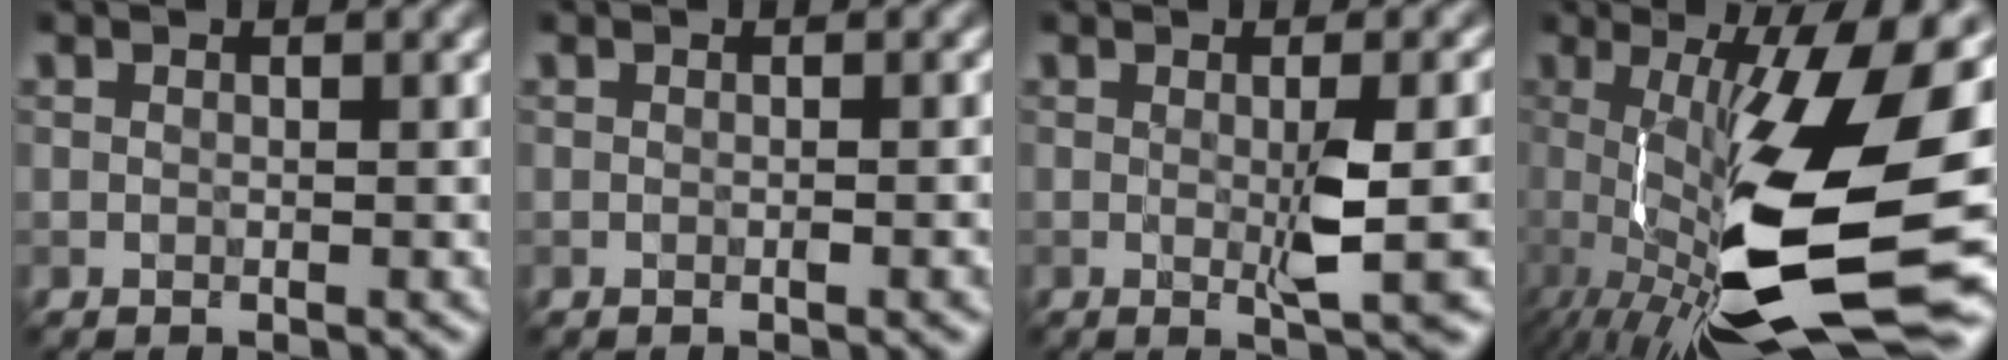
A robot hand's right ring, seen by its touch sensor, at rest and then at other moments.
{"total": 1.3, "force": [-0.5, 0.4, 1.2], "torque": [-0.007, -0.001, -0.006]}
{"total": 4.0, "force": [-0.5, 0.5, 3.9], "torque": [-0.059, -0.003, -0.003]}
{"total": 15.3, "force": [-1.9, 4.5, 14.5], "torque": [-0.251, -0.011, -0.018]}